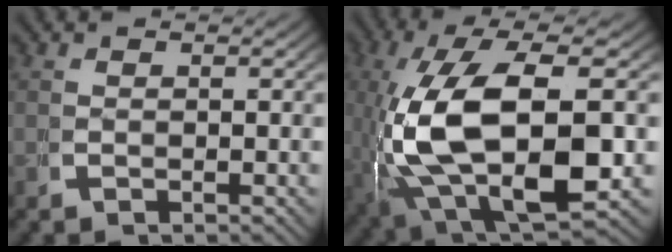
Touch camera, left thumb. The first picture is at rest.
{"total": 16.9, "force": [-1.2, 9.6, 13.8], "torque": [-0.343, -0.065, 0.018]}